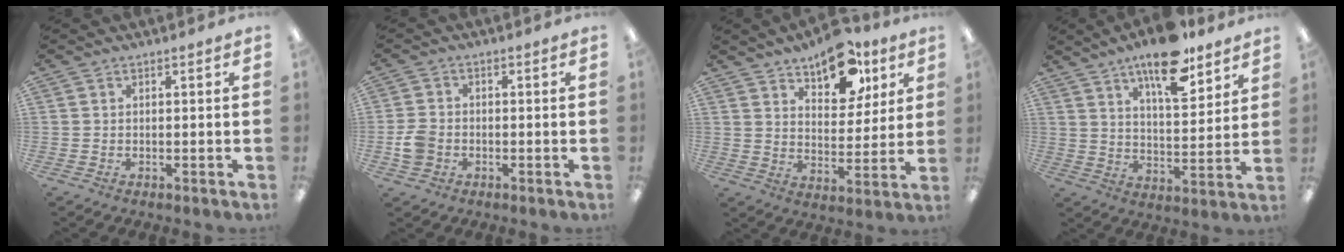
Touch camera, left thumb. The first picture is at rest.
{"total": 4.7, "force": [-1.4, 3.8, 2.4], "torque": [-0.043, 0.008, -0.024]}
{"total": 13.5, "force": [9.3, 7.1, 6.7], "torque": [-0.080, -0.047, 0.162]}
{"total": 14.6, "force": [10.4, 4.9, 8.9], "torque": [-0.133, -0.054, 0.174]}